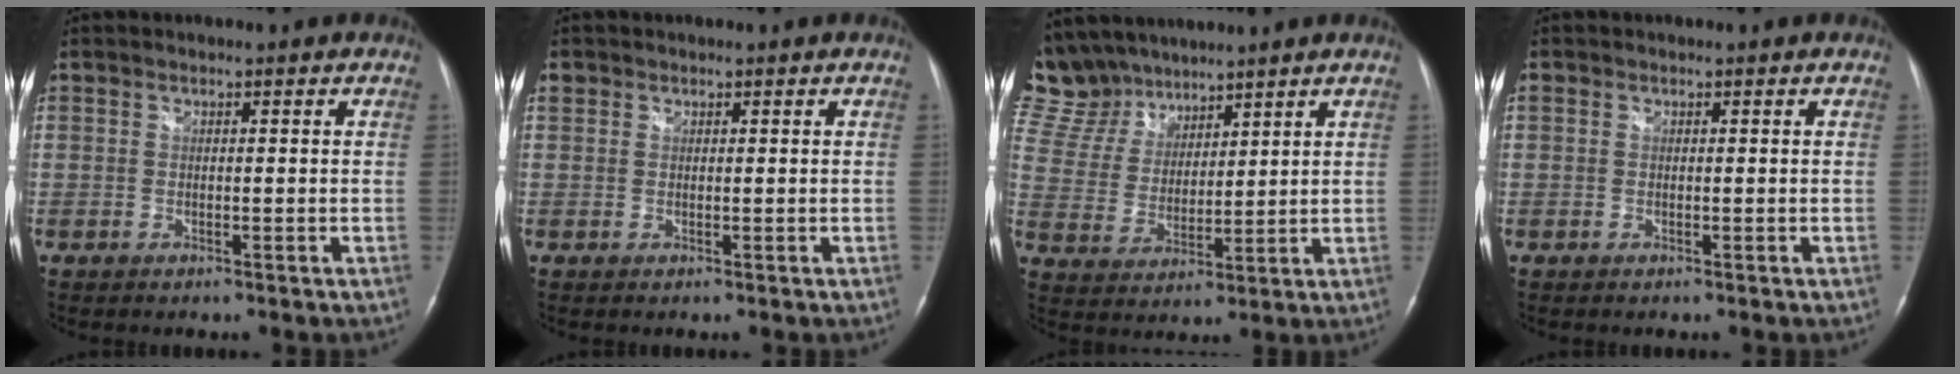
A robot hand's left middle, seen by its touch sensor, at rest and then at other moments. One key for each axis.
{"total": 1.2, "fx": 0.7, "fy": 1.0, "fz": 0.2, "tx": 0.000, "ty": 0.011, "tz": 0.011}
{"total": 13.3, "fx": 11.5, "fy": 6.3, "fz": 2.2, "tx": -0.070, "ty": 0.028, "tz": 0.237}
{"total": 0.5, "fx": 0.2, "fy": 0.4, "fz": 0.2, "tx": -0.005, "ty": 0.010, "tz": 0.004}